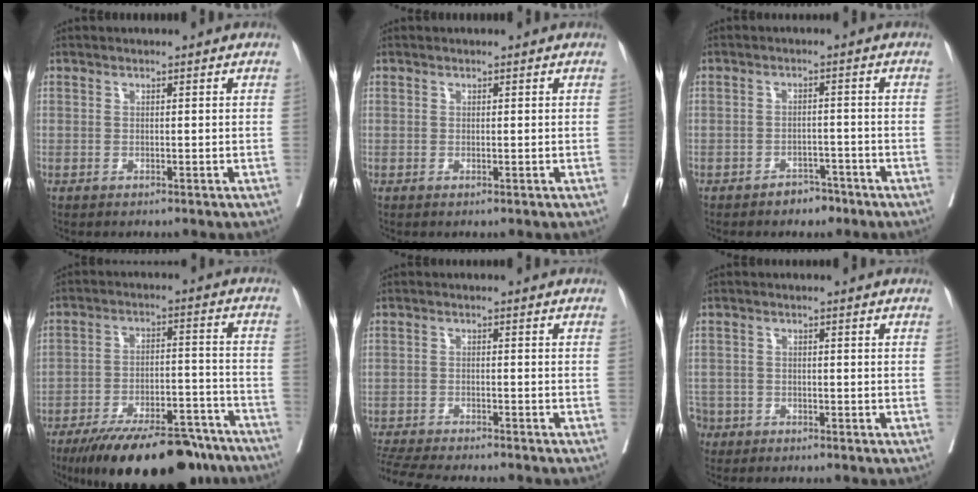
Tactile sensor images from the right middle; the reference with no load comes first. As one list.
[{"total": 0.0}, {"total": 3.1, "force": [-2.4, 1.7, 1.0], "torque": [-0.012, 0.006, -0.031]}, {"total": 22.0, "force": [-17.9, 5.8, 11.3], "torque": [-0.141, 0.002, -0.269]}, {"total": 13.3, "force": [-11.9, 1.6, 5.6], "torque": [-0.098, -0.017, -0.175]}, {"total": 4.7, "force": [-3.4, 3.2, 0.1], "torque": [-0.008, 0.005, -0.067]}]